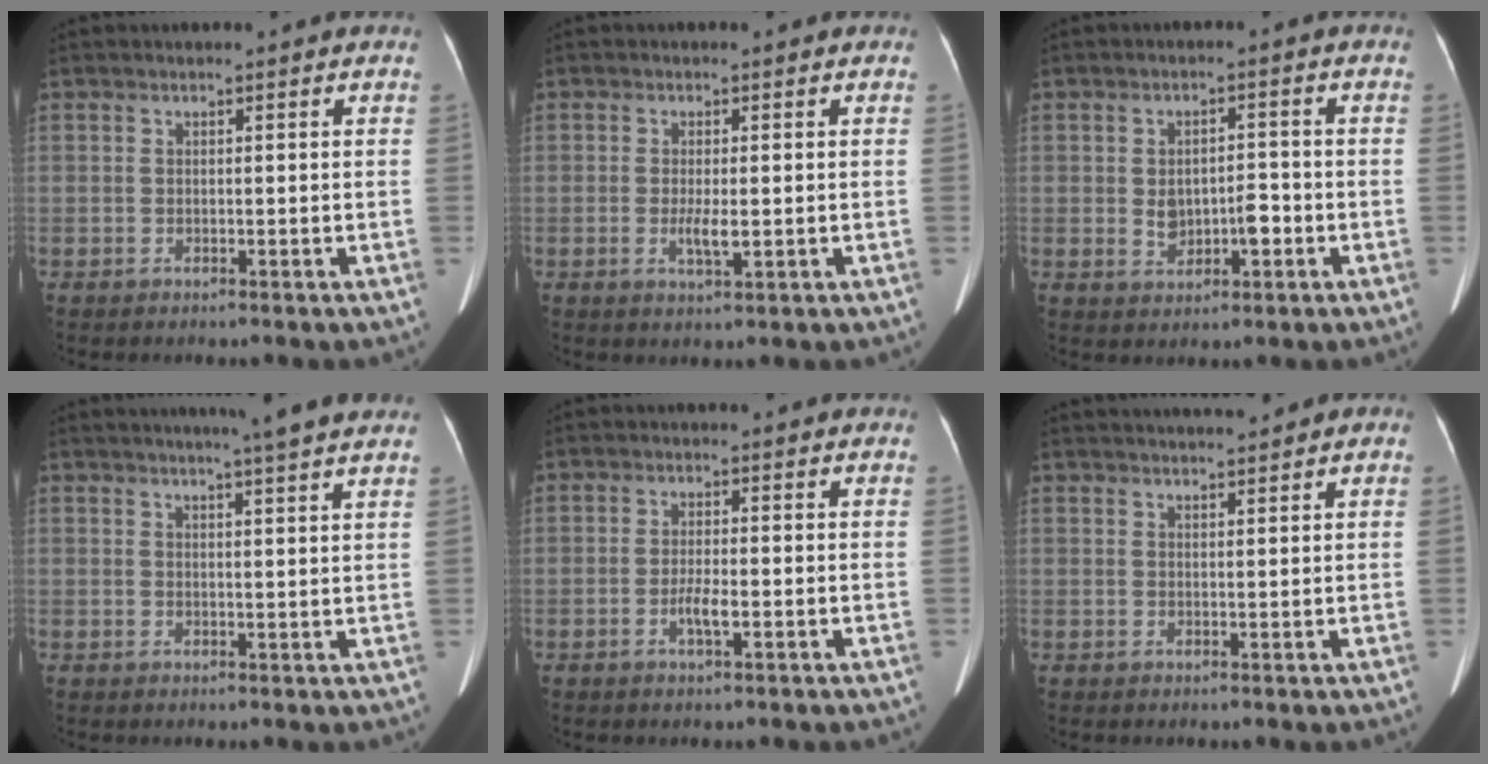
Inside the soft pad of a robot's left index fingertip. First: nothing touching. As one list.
[{"total": 2.6, "force": [-0.4, 0.6, 2.5], "torque": [-0.052, -0.005, -0.006]}, {"total": 4.7, "force": [-1.1, 2.7, 3.7], "torque": [-0.066, 0.010, -0.008]}, {"total": 7.5, "force": [6.2, -0.7, 4.1], "torque": [-0.056, 0.012, 0.070]}, {"total": 2.7, "force": [-1.0, 0.4, 2.4], "torque": [-0.050, -0.001, -0.019]}, {"total": 4.8, "force": [4.4, 0.4, 1.8], "torque": [-0.023, 0.022, 0.064]}]